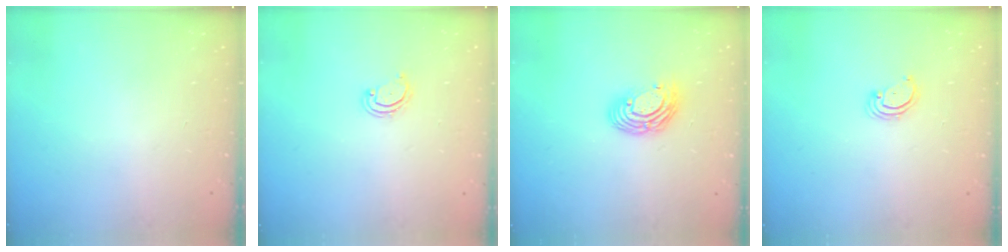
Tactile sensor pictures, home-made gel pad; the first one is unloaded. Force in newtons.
{"total": 2.8, "press": 2.8, "slide": 0.2}
{"total": 9.5, "press": 9.4, "slide": 1.7}
{"total": 2.3, "press": 2.3, "slide": 0.2}